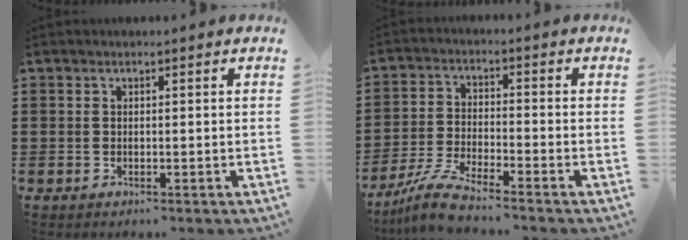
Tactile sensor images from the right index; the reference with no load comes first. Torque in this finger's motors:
{"motor_torque": [1.10, 1.04, 0.20, 0.03]}